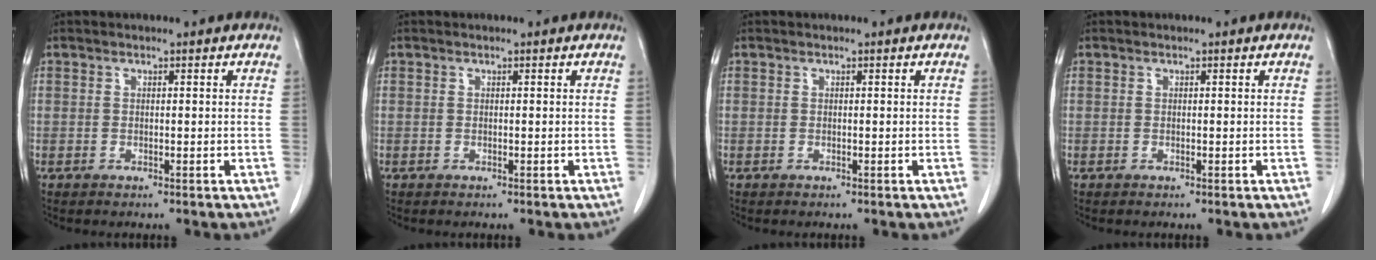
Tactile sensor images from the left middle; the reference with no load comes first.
{"total": 0.0}
{"total": 0.0}
{"total": 0.0}